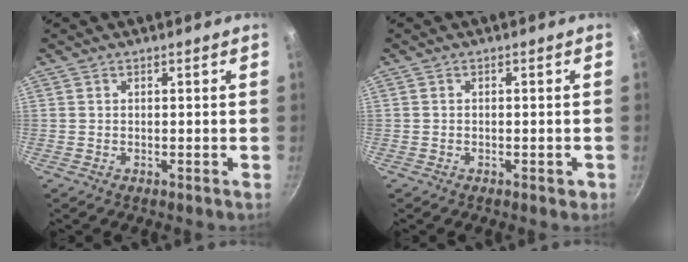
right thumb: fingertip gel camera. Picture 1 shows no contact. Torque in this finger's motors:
{"motor_torque": [0.30, 0.56, -0.08, -0.02, -0.02]}